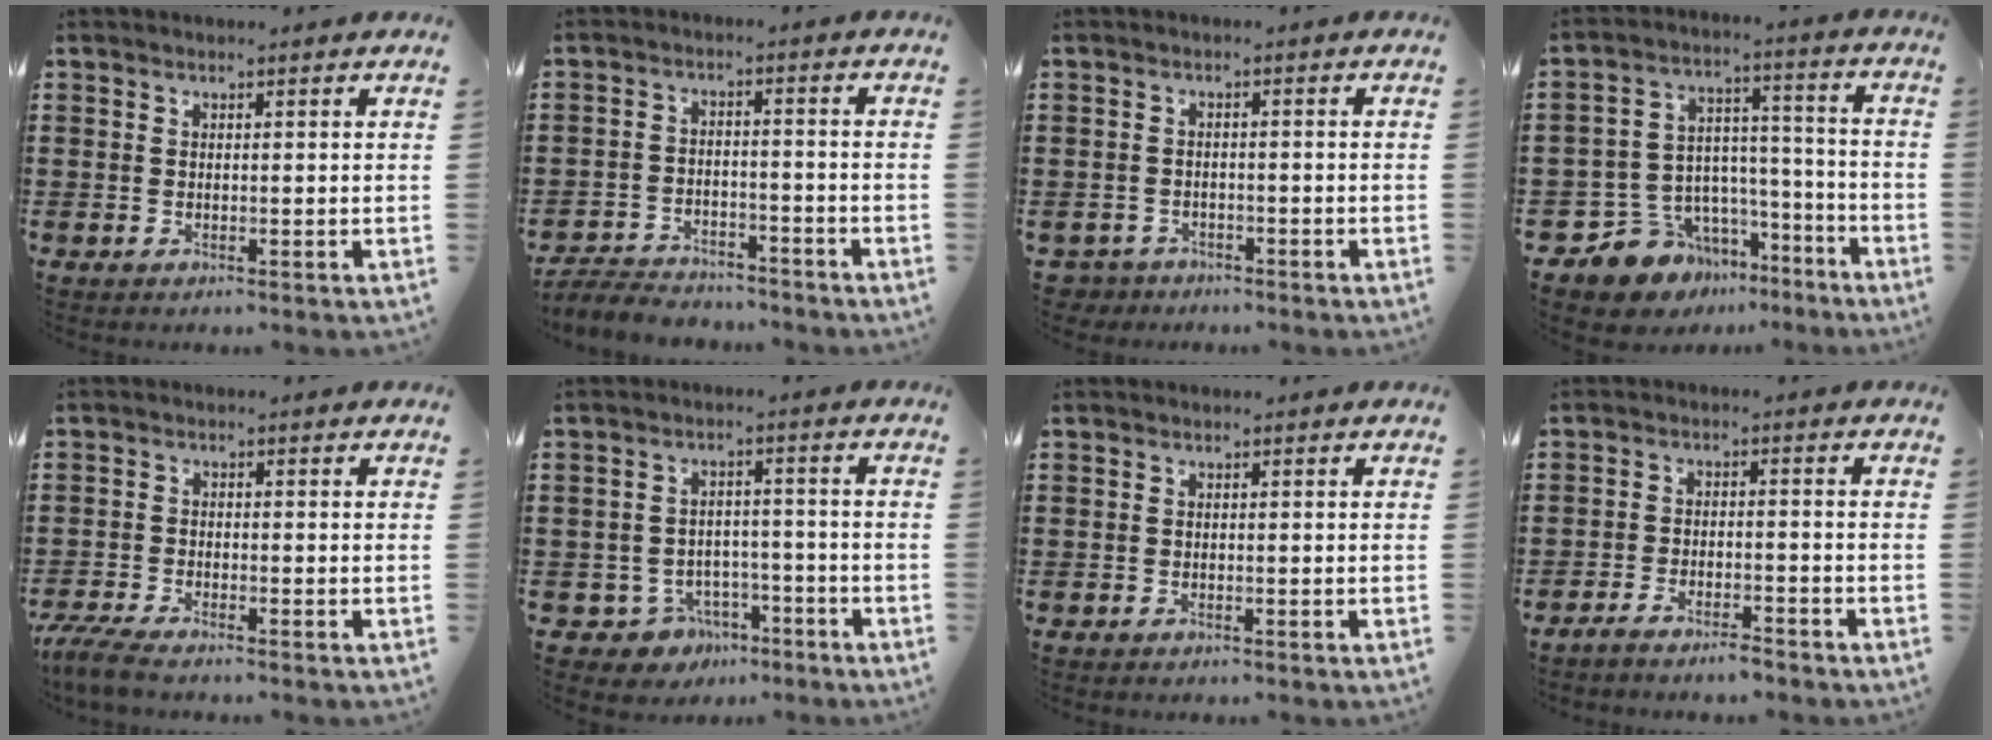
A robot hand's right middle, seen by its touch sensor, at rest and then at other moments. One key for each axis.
{"total": 4.4, "fx": -4.4, "fy": 0.9, "fz": 0.1, "tx": -0.014, "ty": 0.006, "tz": -0.094}
{"total": 2.3, "fx": -2.1, "fy": 0.8, "fz": -0.2, "tx": -0.007, "ty": 0.000, "tz": -0.048}
{"total": 8.5, "fx": -6.8, "fy": 5.1, "fz": 0.0, "tx": -0.033, "ty": 0.005, "tz": -0.128}
{"total": 4.0, "fx": -3.7, "fy": 0.3, "fz": 1.5, "tx": -0.048, "ty": -0.010, "tz": -0.077}
{"total": 4.8, "fx": -3.6, "fy": 3.0, "fz": 0.9, "tx": -0.033, "ty": 0.012, "tz": -0.072}
{"total": 0.7, "fx": -0.6, "fy": 0.3, "fz": 0.0, "tx": -0.002, "ty": 0.002, "tz": -0.013}
{"total": 3.2, "fx": -3.2, "fy": 0.1, "fz": 0.4, "tx": -0.011, "ty": 0.004, "tz": -0.065}